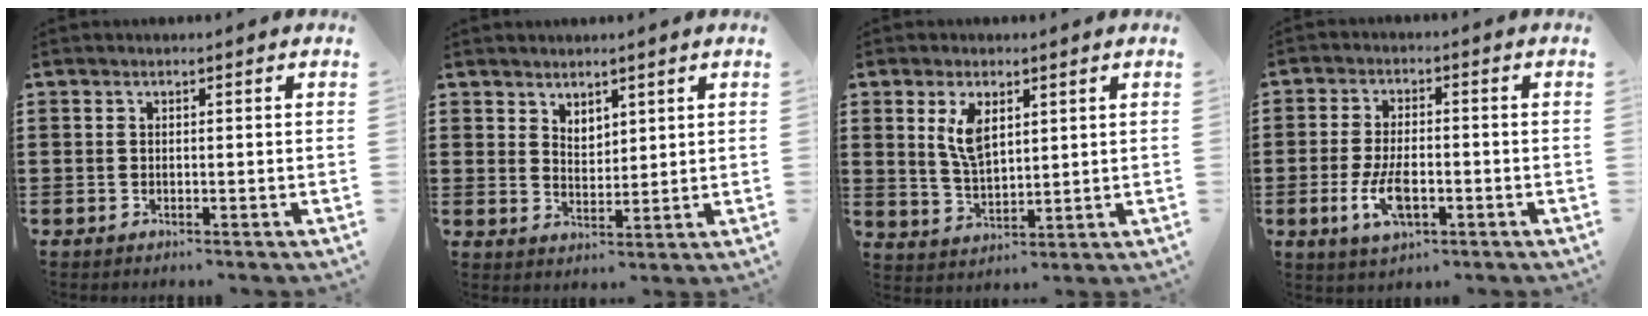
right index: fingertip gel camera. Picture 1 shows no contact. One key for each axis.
{"total": 2.9, "fx": 2.6, "fy": 1.4, "fz": 0.1, "tx": -0.009, "ty": 0.001, "tz": 0.050}
{"total": 5.7, "fx": 2.3, "fy": 2.8, "fz": 4.5, "tx": -0.089, "ty": 0.003, "tz": 0.039}
{"total": 6.5, "fx": -2.0, "fy": 3.0, "fz": 5.4, "tx": -0.116, "ty": -0.002, "tz": -0.039}